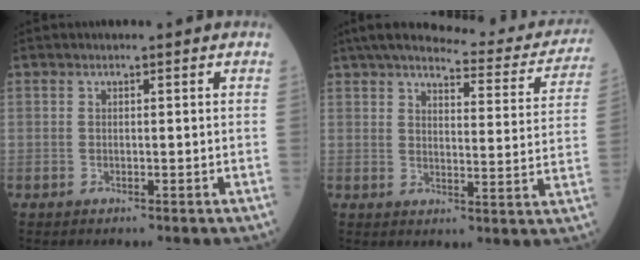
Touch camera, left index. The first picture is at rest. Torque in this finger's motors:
{"motor_torque": [0.77, -1.37, -0.16, 0.03]}